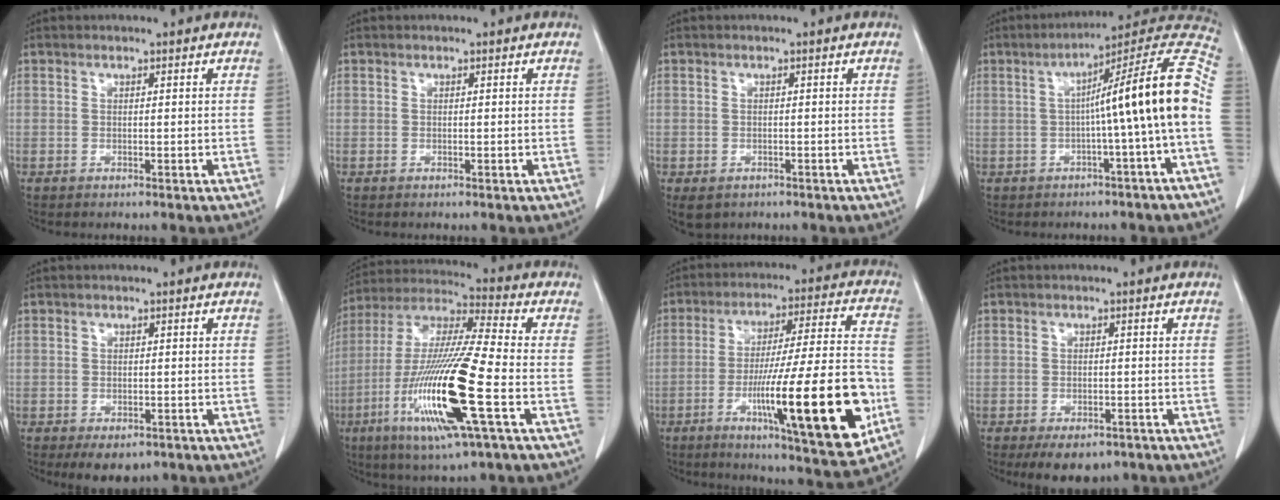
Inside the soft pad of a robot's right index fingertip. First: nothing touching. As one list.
[{"total": 0.0}, {"total": 4.5, "force": [-2.8, 3.2, 1.5], "torque": [-0.024, -0.004, -0.037]}, {"total": 15.9, "force": [-1.0, -1.3, 15.8], "torque": [-0.207, 0.039, -0.024]}, {"total": 4.6, "force": [-3.1, 2.6, 2.2], "torque": [-0.023, -0.002, -0.037]}, {"total": 19.8, "force": [-6.4, 0.9, 18.7], "torque": [-0.397, -0.029, -0.123]}, {"total": 23.4, "force": [-7.4, 1.7, 22.2], "torque": [-0.324, -0.013, -0.106]}, {"total": 6.6, "force": [-4.8, 3.4, 3.0], "torque": [-0.035, 0.000, -0.065]}]